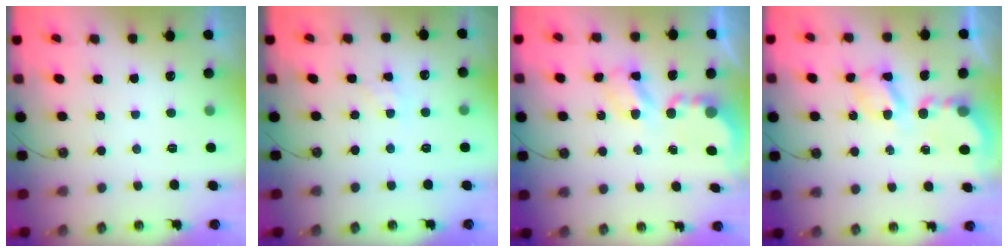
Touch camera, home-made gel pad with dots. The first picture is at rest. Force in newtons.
{"total": 2.8, "press": 2.8, "slide": 0.5}
{"total": 5.2, "press": 5.2, "slide": 0.2}
{"total": 5.8, "press": 5.7, "slide": 0.5}